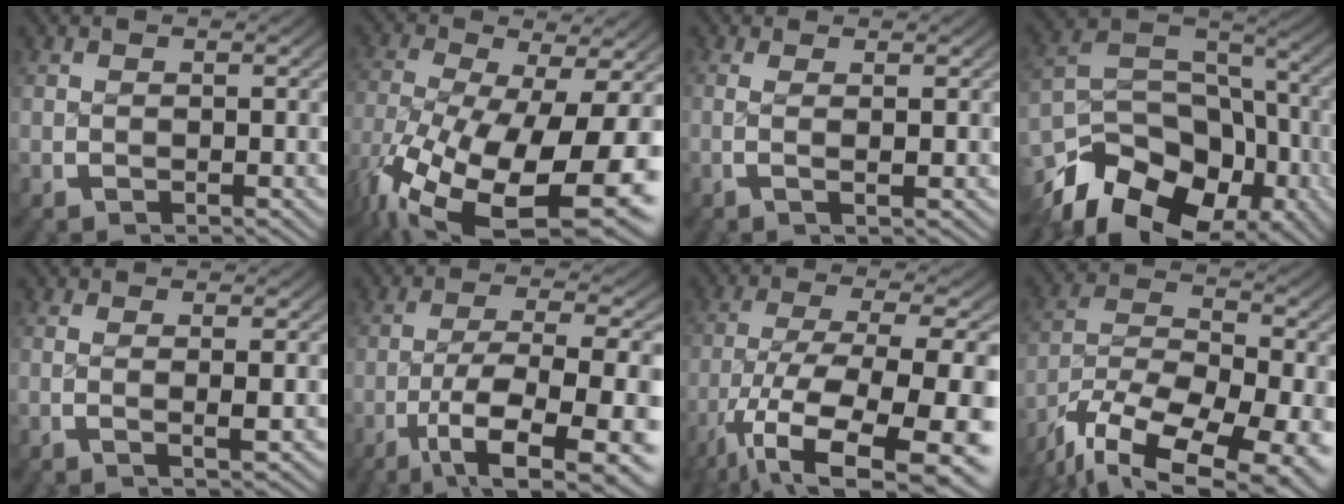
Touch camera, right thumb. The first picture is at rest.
{"total": 17.9, "force": [-4.8, 11.0, 13.2], "torque": [-0.280, -0.081, -0.032]}
{"total": 1.7, "force": [0.3, -0.2, 1.7], "torque": [-0.037, -0.007, 0.005]}
{"total": 15.5, "force": [-5.8, 10.7, 9.5], "torque": [-0.186, -0.054, -0.078]}
{"total": 1.7, "force": [0.2, -0.2, 1.7], "torque": [-0.034, -0.006, 0.003]}
{"total": 11.3, "force": [-4.1, 5.3, 9.1], "torque": [-0.181, -0.045, -0.034]}
{"total": 14.5, "force": [-4.4, 7.8, 11.4], "torque": [-0.238, -0.068, -0.028]}
{"total": 13.0, "force": [-5.0, 7.9, 9.0], "torque": [-0.187, -0.062, -0.053]}